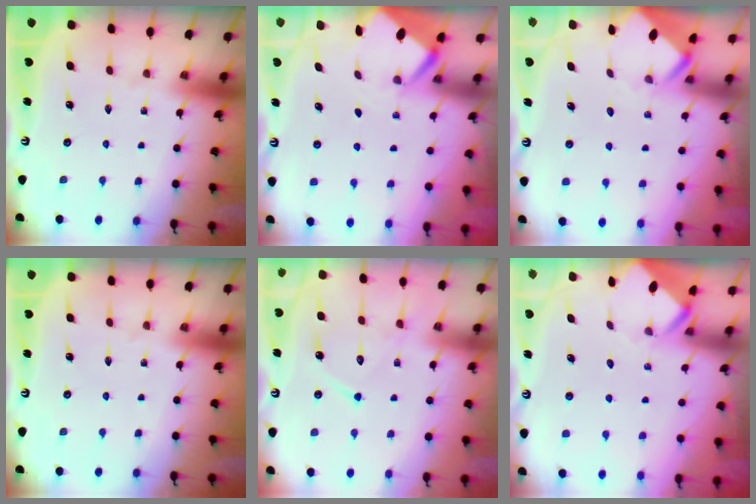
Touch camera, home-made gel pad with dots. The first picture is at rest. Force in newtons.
{"total": 2.5, "press": 2.5, "slide": 0.3}
{"total": 3.6, "press": 3.5, "slide": 0.2}
{"total": 0.0}
{"total": 12.4, "press": 12.3, "slide": 0.9}
{"total": 3.3, "press": 3.3, "slide": 0.2}